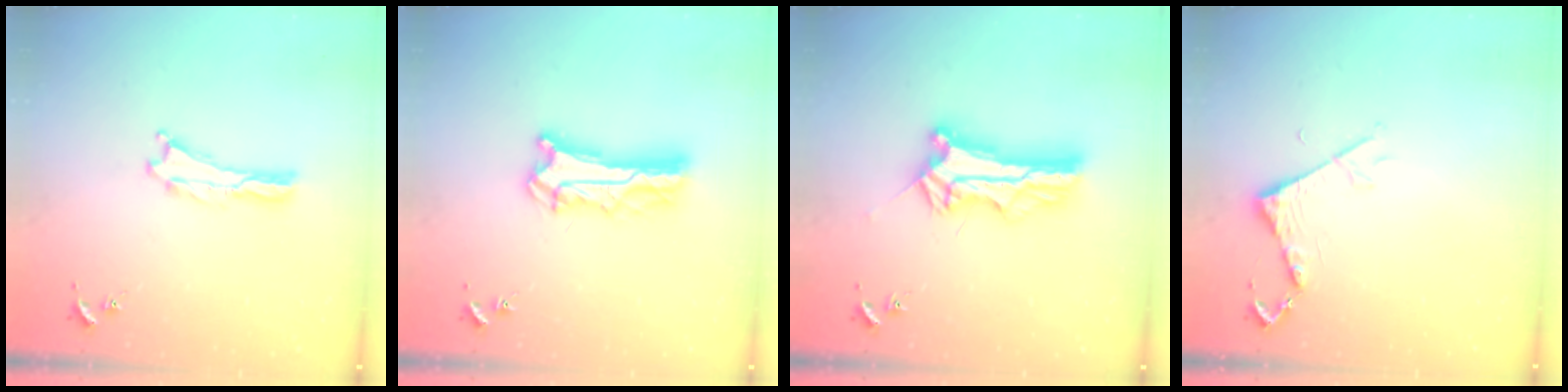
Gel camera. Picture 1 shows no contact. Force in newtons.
{"total": 8.4, "press": 8.3, "slide": 0.8}
{"total": 10.0, "press": 9.9, "slide": 1.0}
{"total": 4.4, "press": 4.4, "slide": 0.5}